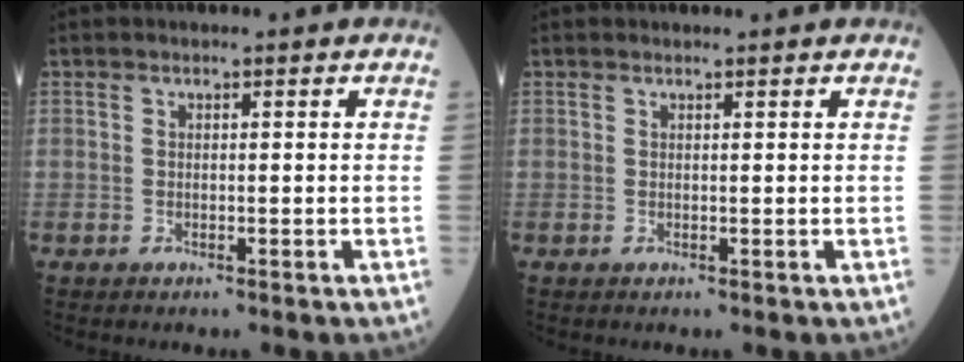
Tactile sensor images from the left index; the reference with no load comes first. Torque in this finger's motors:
{"motor_torque": [0.06, -0.03, -0.03, 0.01]}